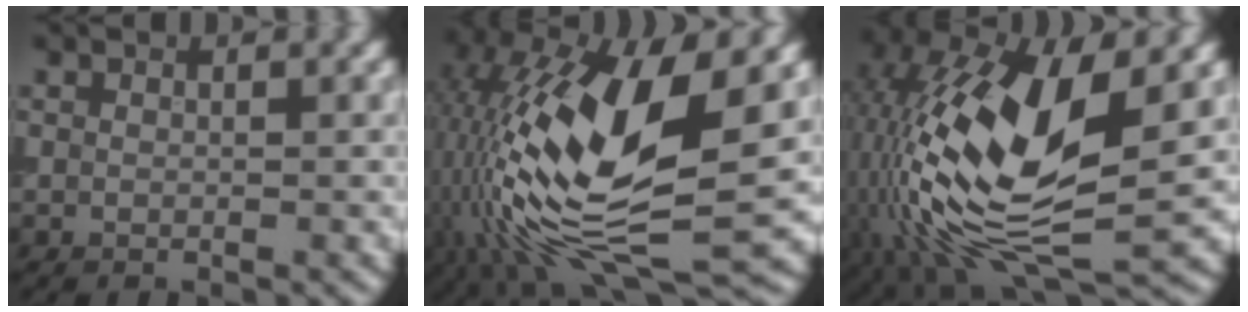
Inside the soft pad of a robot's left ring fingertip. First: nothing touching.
{"total": 16.1, "force": [-1.1, 6.4, 14.8], "torque": [-0.295, 0.004, -0.023]}
{"total": 14.9, "force": [-0.4, 6.7, 13.3], "torque": [-0.280, -0.005, -0.013]}